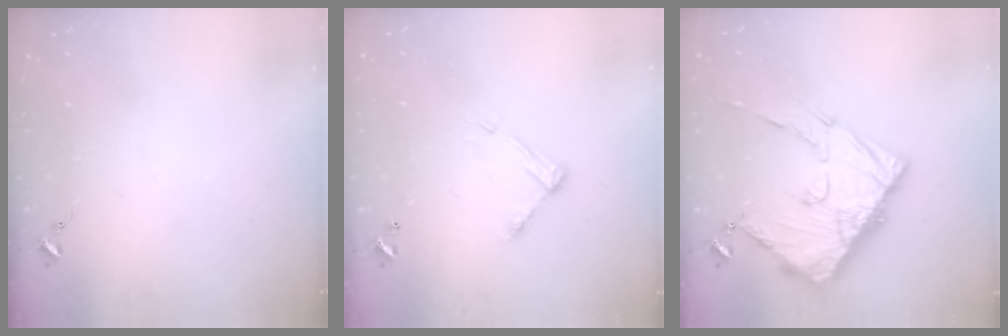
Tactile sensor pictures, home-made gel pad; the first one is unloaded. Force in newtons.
{"total": 7.9, "press": 7.9, "slide": 0.3}
{"total": 18.0, "press": 17.9, "slide": 1.6}